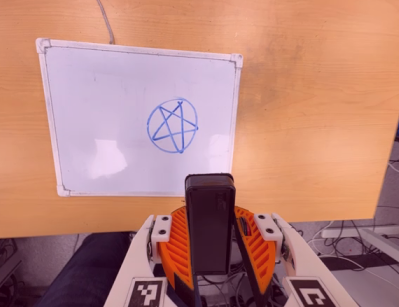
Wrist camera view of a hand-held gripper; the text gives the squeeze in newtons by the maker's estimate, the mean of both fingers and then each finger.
{"total": 5.1, "left": 4.6, "right": 5.5}